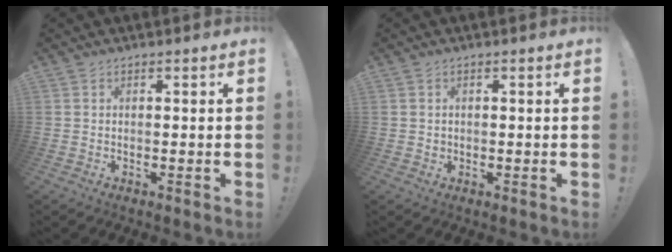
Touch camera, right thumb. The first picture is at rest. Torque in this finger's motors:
{"motor_torque": [0.15, 0.00, 0.12, -0.03, -0.04]}